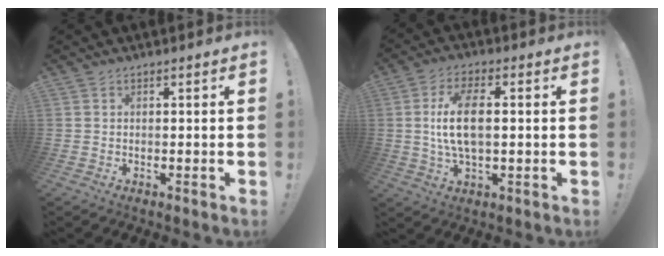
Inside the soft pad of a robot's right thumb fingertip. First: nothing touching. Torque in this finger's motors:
{"motor_torque": [-0.06, 0.63, 0.70, 0.60, 0.11]}